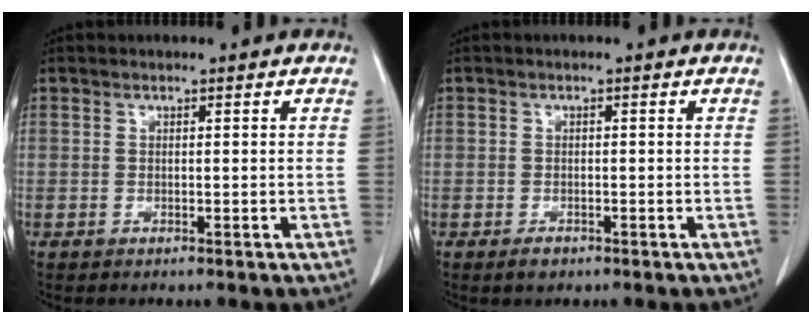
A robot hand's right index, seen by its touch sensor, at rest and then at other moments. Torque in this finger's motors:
{"motor_torque": [-0.34, -0.27, -0.28, -0.12]}